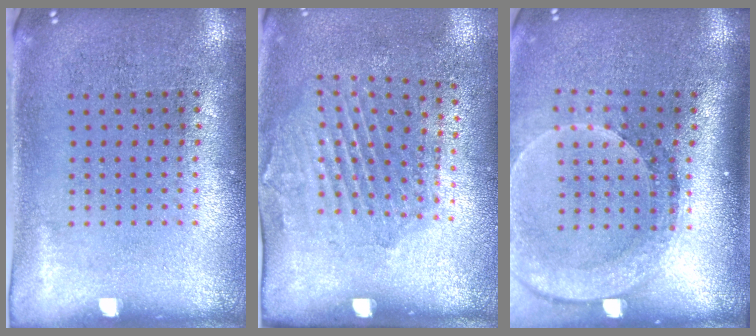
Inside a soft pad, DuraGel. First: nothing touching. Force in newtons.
{"total": 1.9, "press": 1.2, "slide": 1.6}
{"total": 2.6, "press": 2.0, "slide": 1.6}